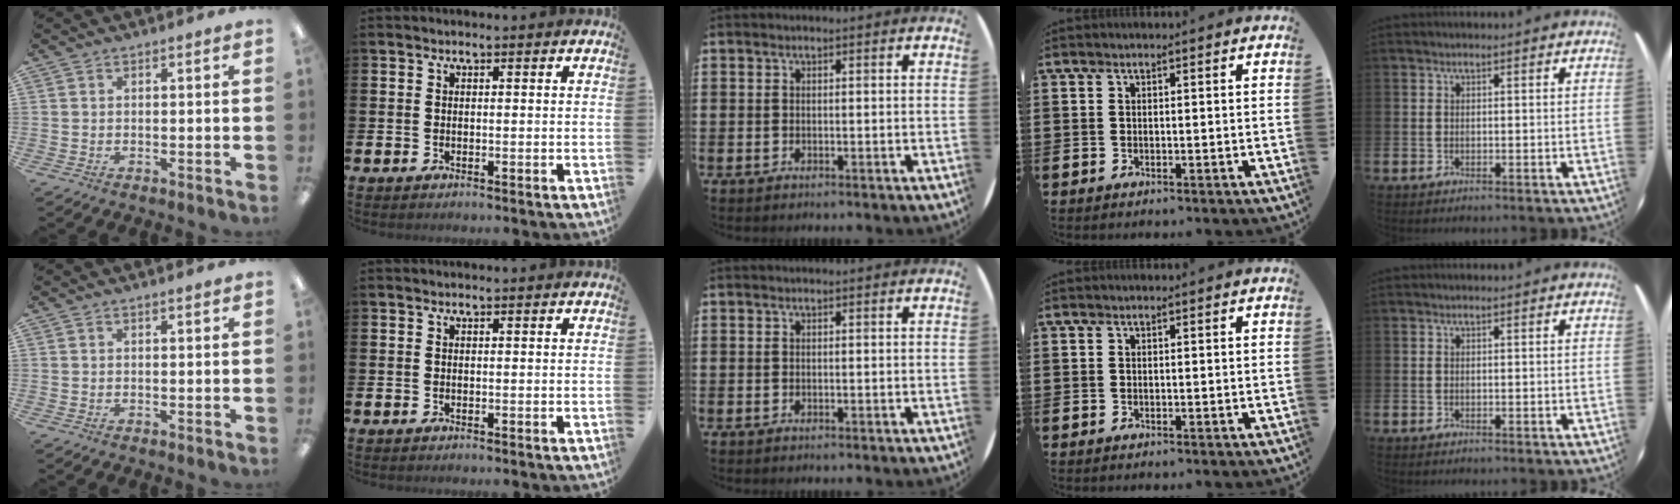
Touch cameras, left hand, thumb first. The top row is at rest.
{"thumb": {"total": 0.6, "force": [0.5, 0.0, 0.4], "torque": [-0.009, 0.001, 0.008]}}